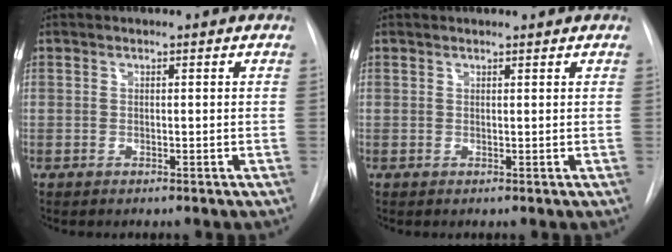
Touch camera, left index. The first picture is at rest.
{"total": 2.7, "force": [2.6, 0.3, 0.8], "torque": [-0.011, 0.022, 0.033]}